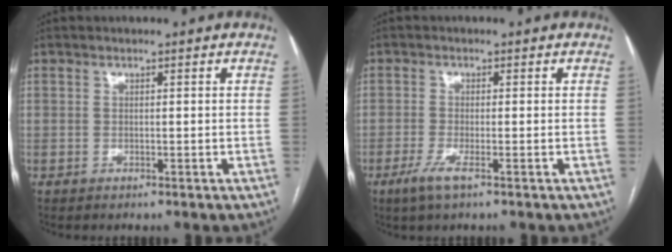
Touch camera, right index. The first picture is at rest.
{"total": 3.2, "force": [-1.9, 0.2, 2.6], "torque": [-0.055, -0.008, -0.039]}